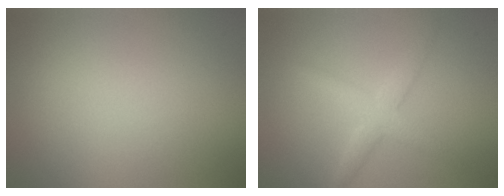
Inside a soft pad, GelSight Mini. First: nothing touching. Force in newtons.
{"total": 2.6, "press": 2.6, "slide": 0.2}